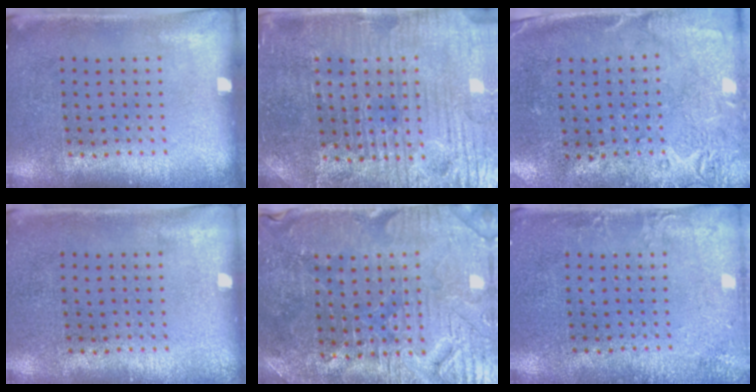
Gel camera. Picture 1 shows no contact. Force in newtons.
{"total": 4.9, "press": 4.7, "slide": 1.3}
{"total": 2.8, "press": 2.2, "slide": 1.7}
{"total": 0.0}
{"total": 3.5, "press": 3.5, "slide": 0.5}
{"total": 1.9, "press": 1.9, "slide": 0.2}